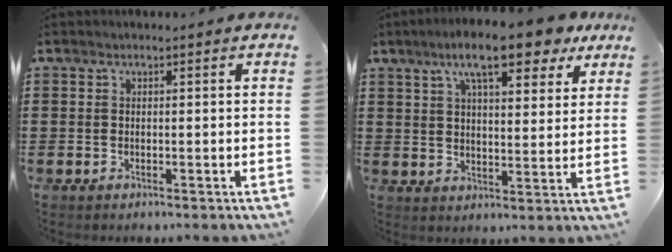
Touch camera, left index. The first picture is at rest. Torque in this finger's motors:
{"motor_torque": [1.42, -0.71, 1.05, 0.21]}